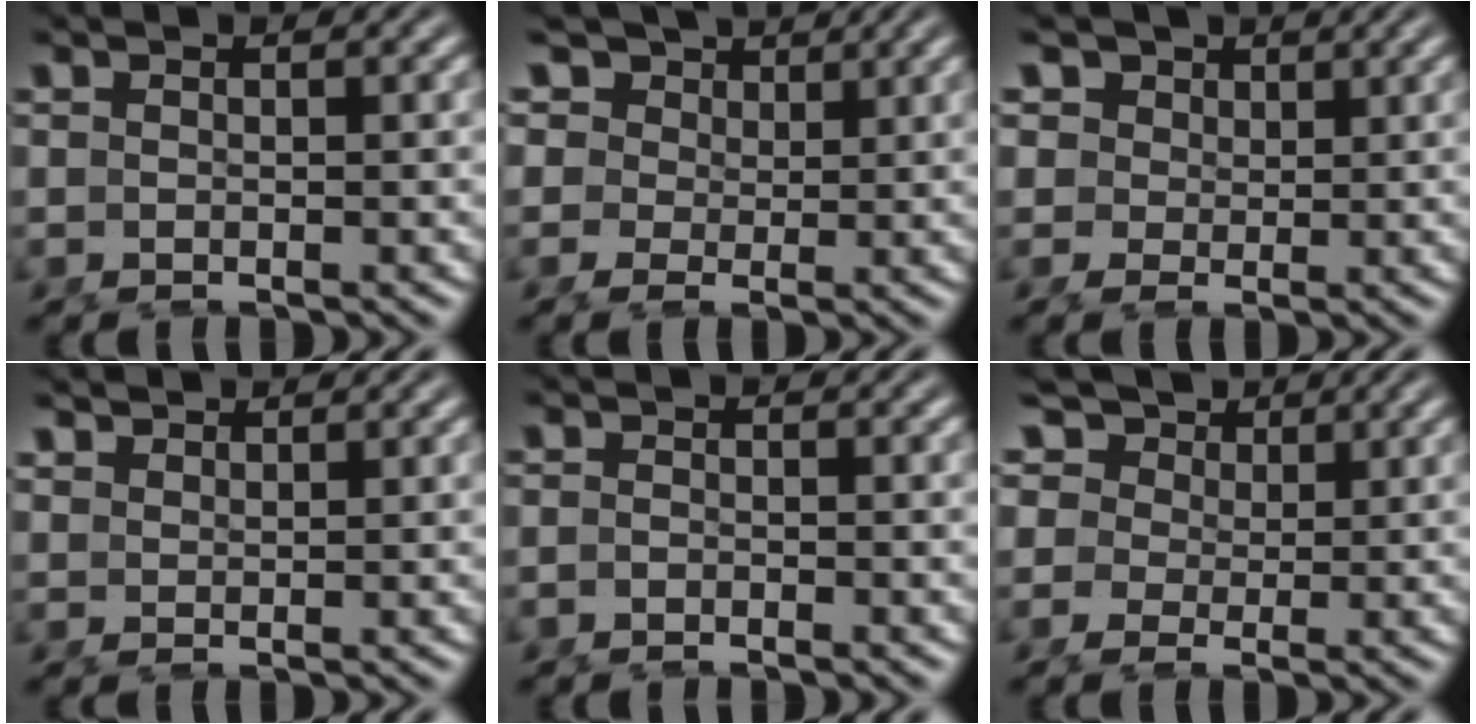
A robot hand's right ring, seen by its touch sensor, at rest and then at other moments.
{"total": 7.0, "force": [2.2, 5.9, 3.1], "torque": [-0.083, -0.013, 0.036]}
{"total": 6.3, "force": [2.3, 5.2, 2.7], "torque": [-0.073, -0.013, 0.043]}
{"total": 2.3, "force": [2.3, -0.3, 0.2], "torque": [0.006, 0.001, 0.052]}
{"total": 1.2, "force": [-1.2, -0.1, 0.1], "torque": [-0.002, -0.008, -0.021]}
{"total": 8.7, "force": [2.3, 7.4, 4.0], "torque": [-0.100, -0.009, 0.032]}